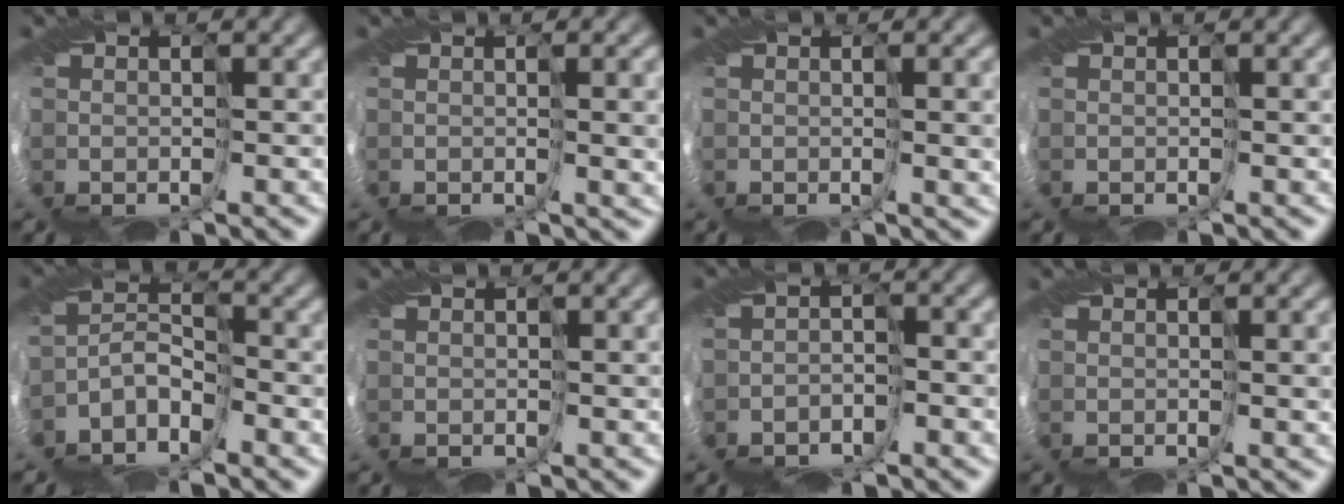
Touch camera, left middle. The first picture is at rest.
{"total": 5.6, "force": [0.5, 1.9, 5.2], "torque": [-0.085, 0.003, 0.032]}
{"total": 4.6, "force": [0.3, 1.6, 4.3], "torque": [-0.069, 0.000, 0.026]}
{"total": 0.7, "force": [0.3, 0.1, 0.7], "torque": [-0.016, -0.001, 0.005]}
{"total": 4.0, "force": [-3.7, 0.6, 1.4], "torque": [-0.024, 0.004, -0.079]}
{"total": 0.8, "force": [0.2, 0.2, 0.8], "torque": [-0.014, 0.001, 0.004]}
{"total": 2.6, "force": [-2.4, 0.3, 1.0], "torque": [-0.018, -0.002, -0.050]}
{"total": 2.4, "force": [0.5, 0.7, 2.2], "torque": [-0.038, 0.001, 0.013]}